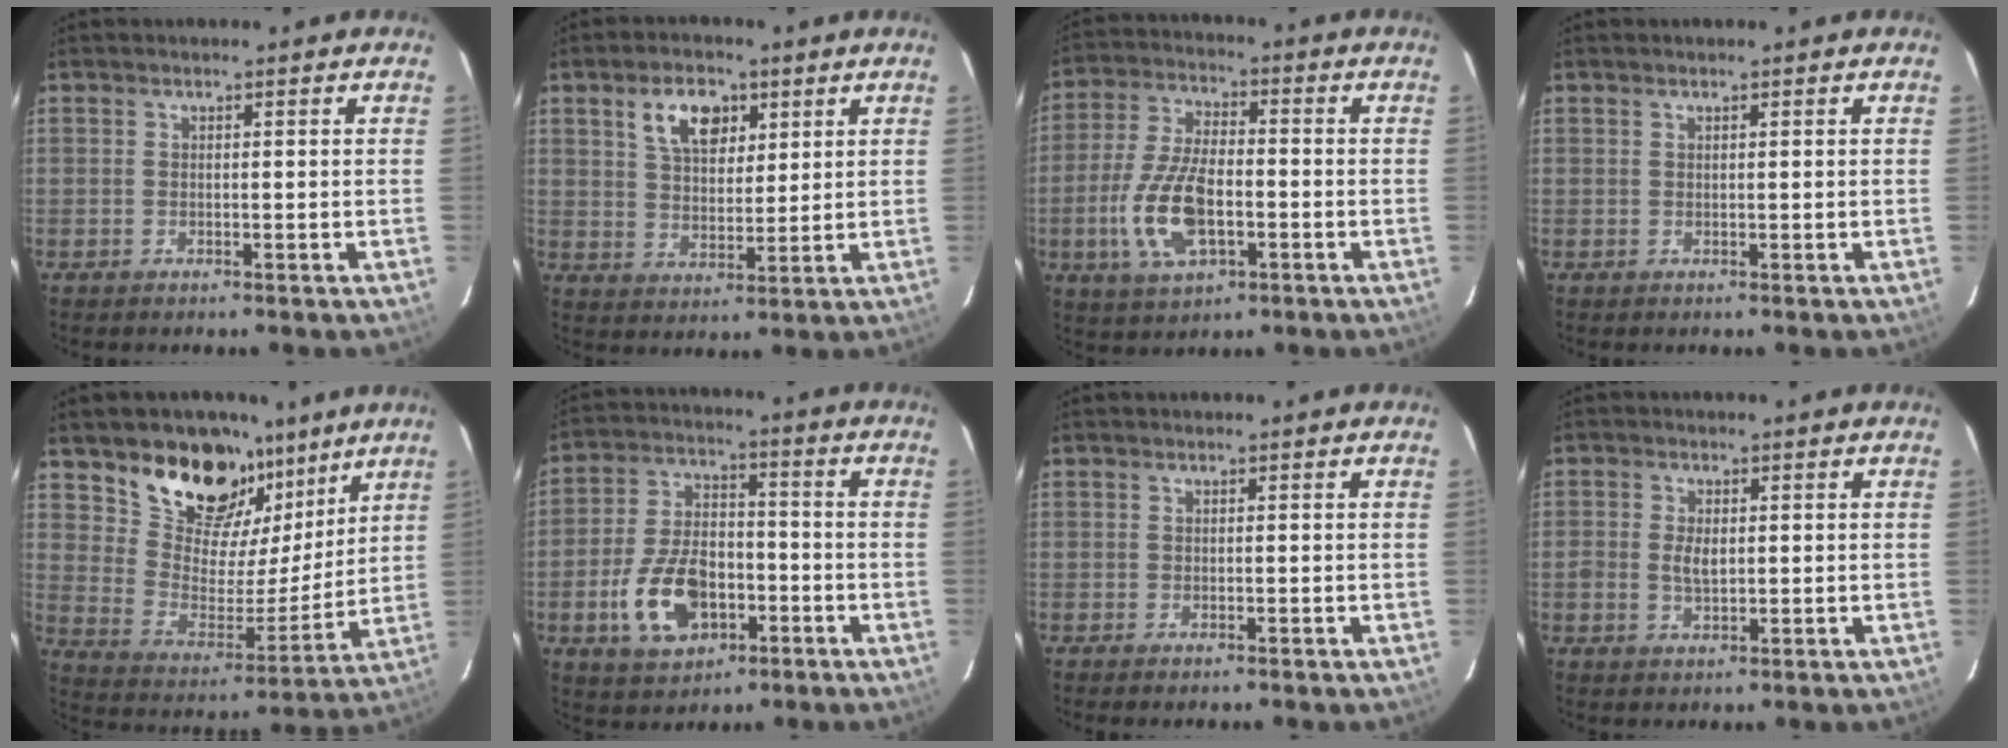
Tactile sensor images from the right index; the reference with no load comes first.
{"total": 8.6, "force": [4.2, 5.0, 5.6], "torque": [-0.099, 0.015, 0.077]}
{"total": 13.2, "force": [-3.7, 6.1, 11.1], "torque": [-0.237, -0.002, -0.066]}
{"total": 0.0}
{"total": 18.9, "force": [12.9, 11.1, 8.2], "torque": [-0.157, 0.009, 0.240]}
{"total": 13.7, "force": [-5.0, 8.2, 9.7], "torque": [-0.203, 0.009, -0.076]}
{"total": 0.6, "force": [-0.5, 0.3, 0.4], "torque": [-0.007, -0.002, -0.008]}
{"total": 3.4, "force": [0.0, 2.1, 2.6], "torque": [-0.052, 0.001, -0.001]}